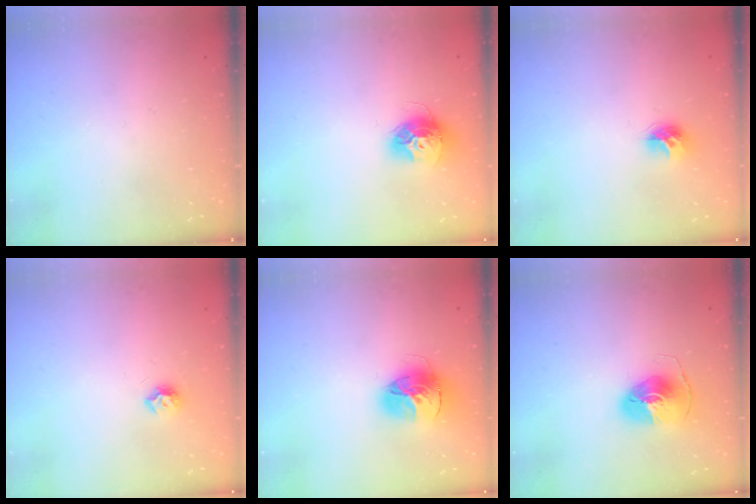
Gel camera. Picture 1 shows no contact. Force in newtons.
{"total": 12.2, "press": 12.1, "slide": 1.1}
{"total": 7.8, "press": 7.8, "slide": 0.4}
{"total": 6.8, "press": 6.8, "slide": 0.6}
{"total": 16.1, "press": 16.0, "slide": 1.7}
{"total": 8.1, "press": 8.1, "slide": 0.1}